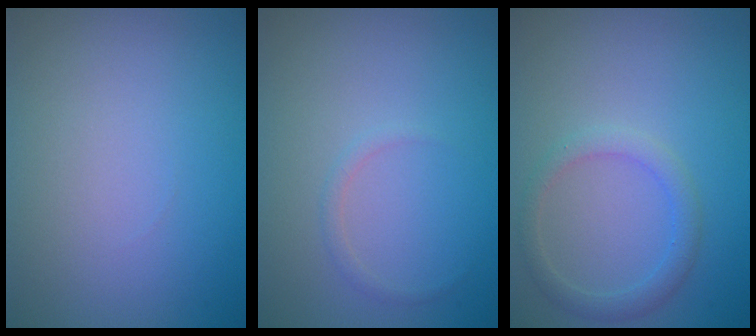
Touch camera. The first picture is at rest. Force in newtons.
{"total": 0.7, "press": 0.7, "slide": 0.1}
{"total": 2.1, "press": 2.1, "slide": 0.1}